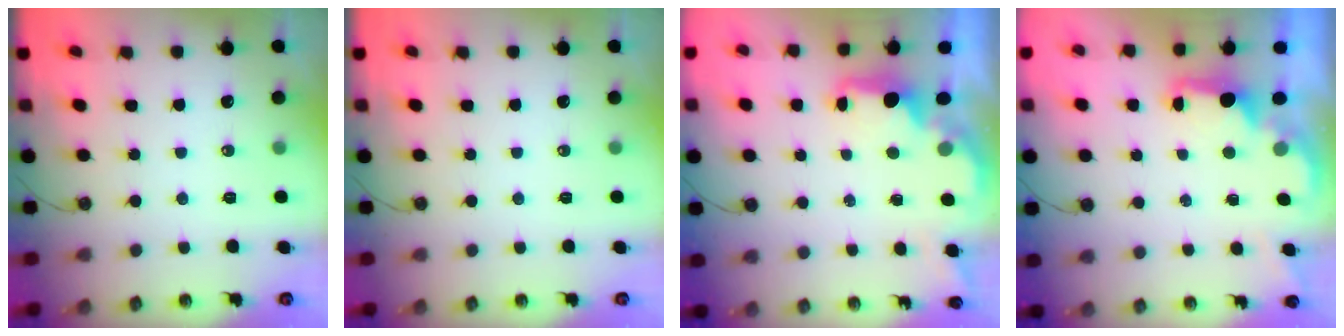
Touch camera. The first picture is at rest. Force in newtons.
{"total": 0.0}
{"total": 1.8, "press": 1.7, "slide": 0.6}
{"total": 1.9, "press": 1.7, "slide": 0.8}